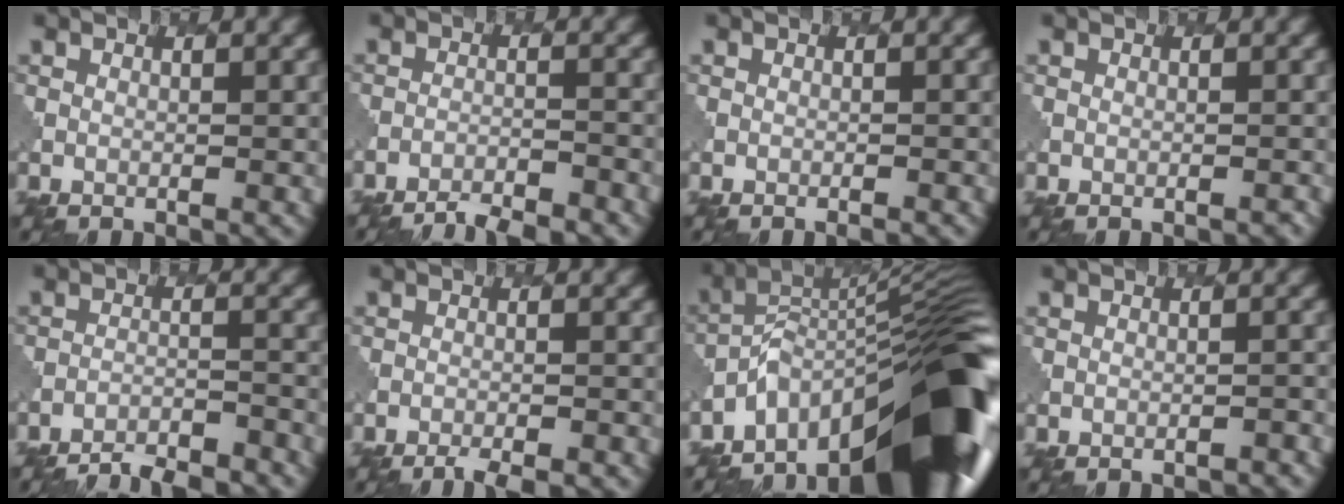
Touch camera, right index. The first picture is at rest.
{"total": 4.9, "force": [-4.6, 0.8, 1.5], "torque": [-0.025, -0.010, -0.068]}
{"total": 0.9, "force": [-0.8, 0.1, 0.3], "torque": [0.005, -0.001, -0.012]}
{"total": 0.7, "force": [-0.6, 0.1, 0.3], "torque": [0.002, -0.001, -0.007]}
{"total": 6.8, "force": [-6.4, 1.3, 1.7], "torque": [-0.026, -0.009, -0.092]}
{"total": 3.7, "force": [-3.2, 0.7, 1.6], "torque": [-0.021, -0.006, -0.048]}
{"total": 17.4, "force": [-9.7, 7.0, 12.7], "torque": [-0.179, 0.008, -0.164]}
{"total": 2.6, "force": [-2.4, 0.5, 0.8], "torque": [-0.001, 0.016, -0.027]}